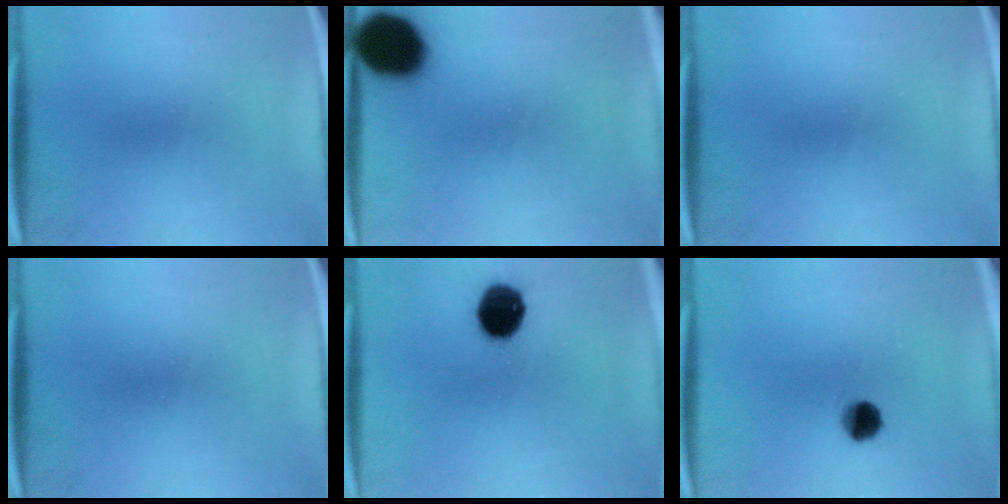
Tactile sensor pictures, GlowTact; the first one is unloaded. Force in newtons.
{"total": 16.3}
{"total": 0.0}
{"total": 0.0}
{"total": 12.2}
{"total": 4.1}